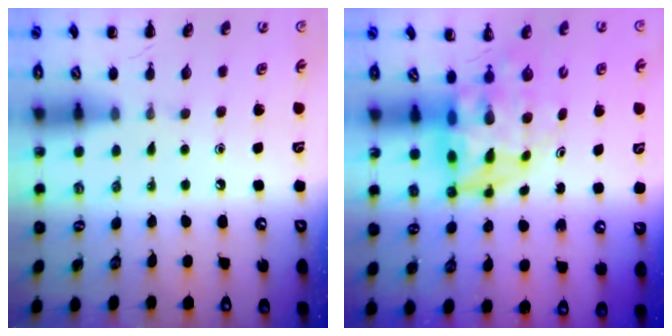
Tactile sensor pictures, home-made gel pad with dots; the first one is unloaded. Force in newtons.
{"total": 6.2, "press": 5.8, "slide": 2.1}